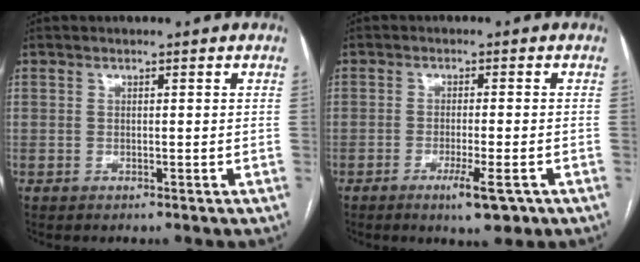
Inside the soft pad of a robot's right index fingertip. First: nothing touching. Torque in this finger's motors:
{"motor_torque": [-0.09, 0.00, 0.01, -0.02]}